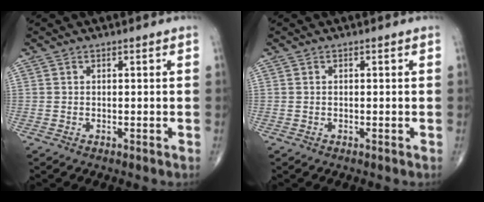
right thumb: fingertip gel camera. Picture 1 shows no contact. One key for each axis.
{"total": 0.0}